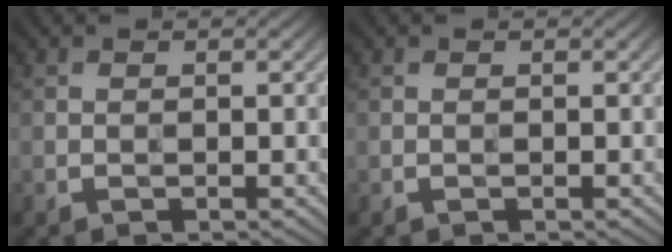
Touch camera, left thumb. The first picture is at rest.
{"total": 0.0}